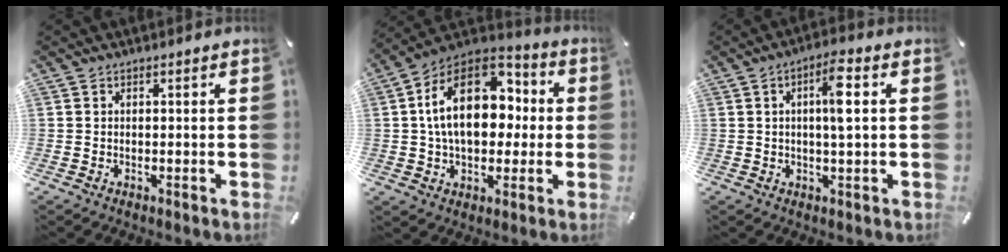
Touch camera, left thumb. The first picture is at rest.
{"total": 20.6, "force": [3.3, 13.7, 15.0], "torque": [-0.273, 0.004, 0.055]}
{"total": 7.3, "force": [1.2, 1.4, 7.1], "torque": [-0.129, 0.004, 0.014]}